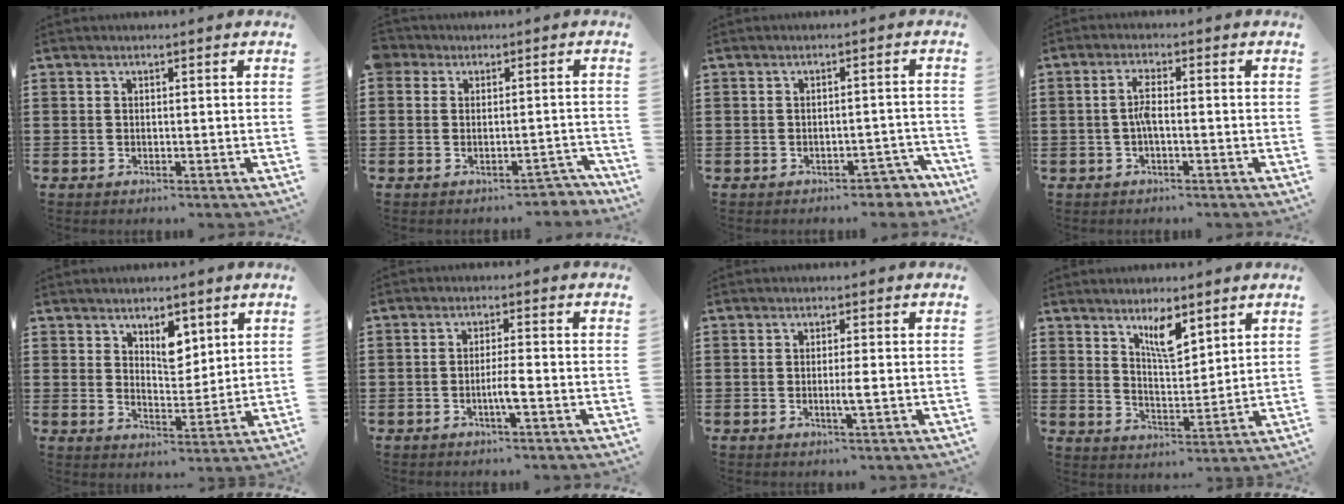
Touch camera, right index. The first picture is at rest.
{"total": 2.6, "force": [-1.6, 2.0, 0.5], "torque": [-0.018, 0.007, -0.035]}
{"total": 2.8, "force": [-2.5, 0.9, 0.9], "torque": [-0.018, 0.005, -0.052]}
{"total": 3.1, "force": [-0.6, 0.6, 2.9], "torque": [-0.063, 0.000, -0.015]}
{"total": 5.4, "force": [3.3, 2.8, 3.2], "torque": [-0.048, -0.003, 0.054]}
{"total": 3.2, "force": [-1.1, 0.1, 3.0], "torque": [-0.062, -0.005, -0.023]}
{"total": 2.2, "force": [-0.5, -0.1, 2.1], "torque": [-0.037, -0.006, -0.010]}
{"total": 6.2, "force": [4.2, 1.9, 4.1], "torque": [-0.075, -0.009, 0.070]}